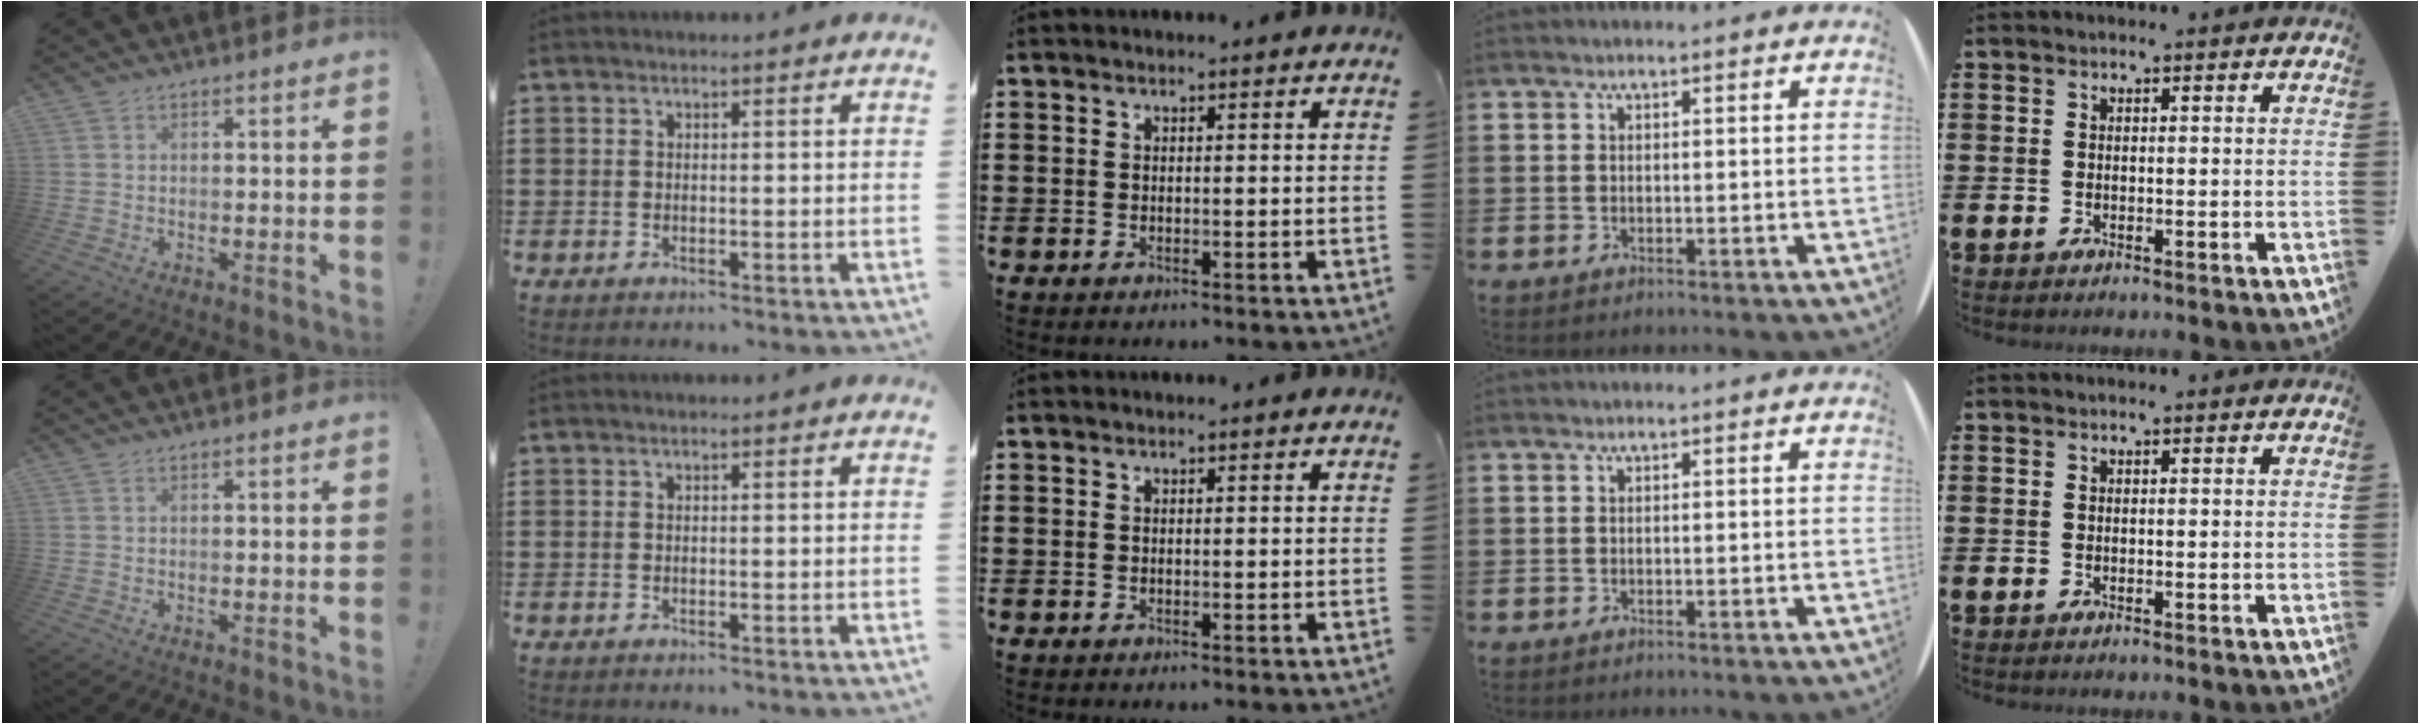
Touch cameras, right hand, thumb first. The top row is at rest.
{}